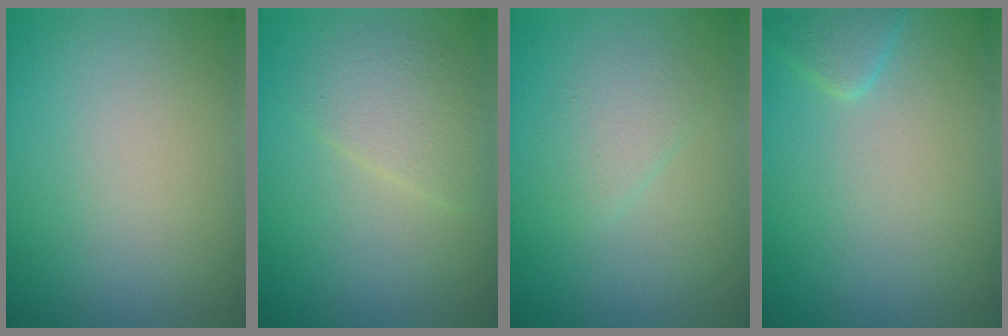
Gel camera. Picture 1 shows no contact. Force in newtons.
{"total": 2.5, "press": 2.5, "slide": 0.1}
{"total": 1.8, "press": 1.8, "slide": 0.1}
{"total": 1.4, "press": 1.4, "slide": 0.1}